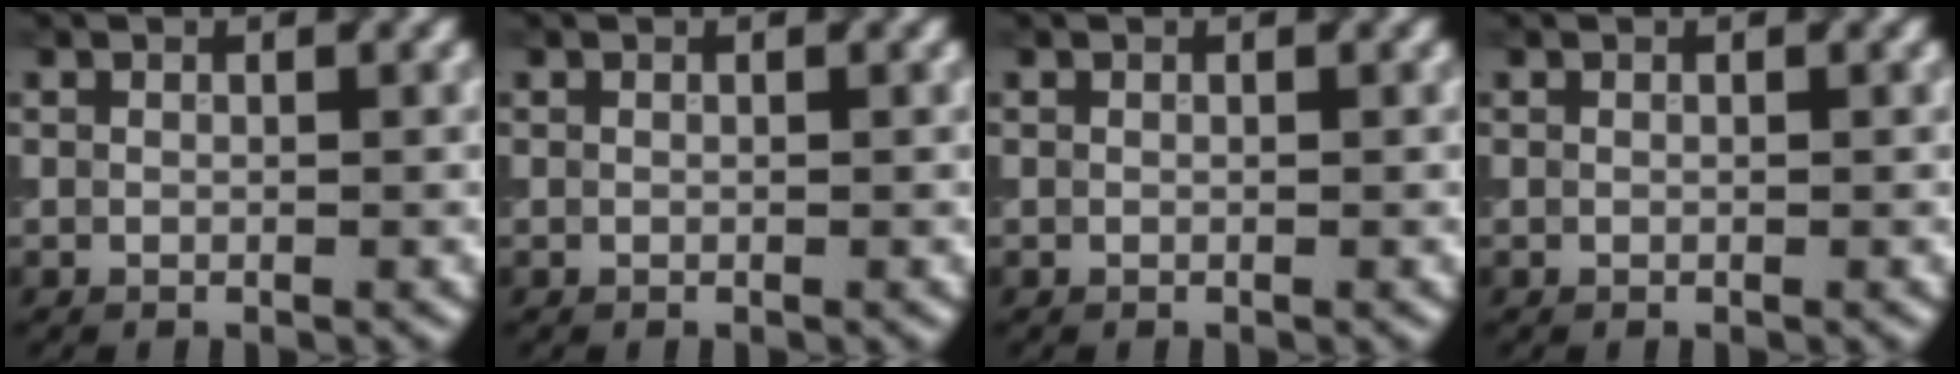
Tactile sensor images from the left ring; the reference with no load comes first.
{"total": 0.0}
{"total": 0.0}
{"total": 0.0}